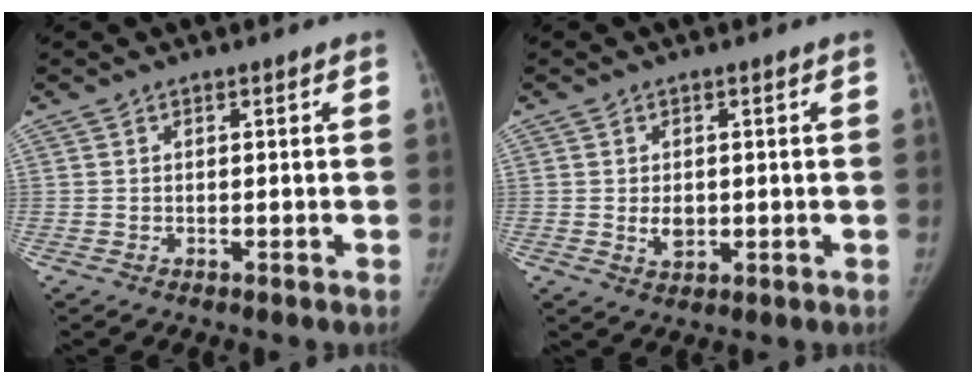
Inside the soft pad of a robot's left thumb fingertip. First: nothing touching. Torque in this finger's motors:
{"motor_torque": [-0.32, 0.42, 0.13, 0.50, 0.02]}